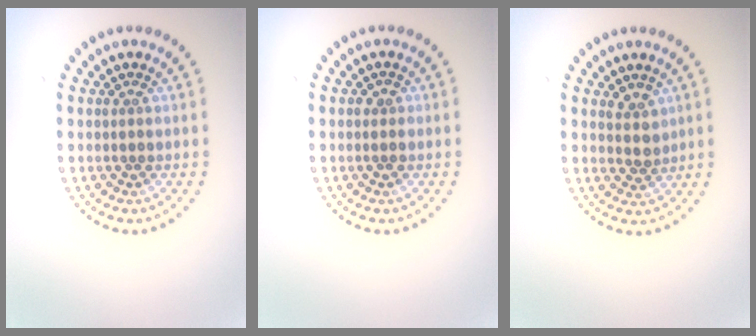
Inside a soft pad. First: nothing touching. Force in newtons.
{"total": 0.8, "press": 0.8, "slide": 0.1}
{"total": 1.9, "press": 1.5, "slide": 1.1}